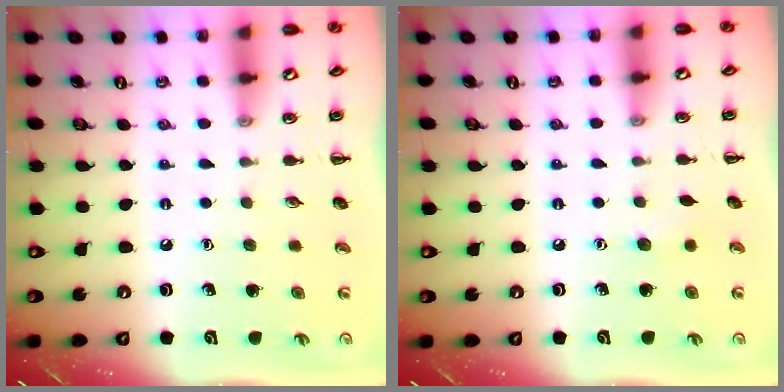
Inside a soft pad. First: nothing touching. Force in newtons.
{"total": 3.5, "press": 3.4, "slide": 1.0}